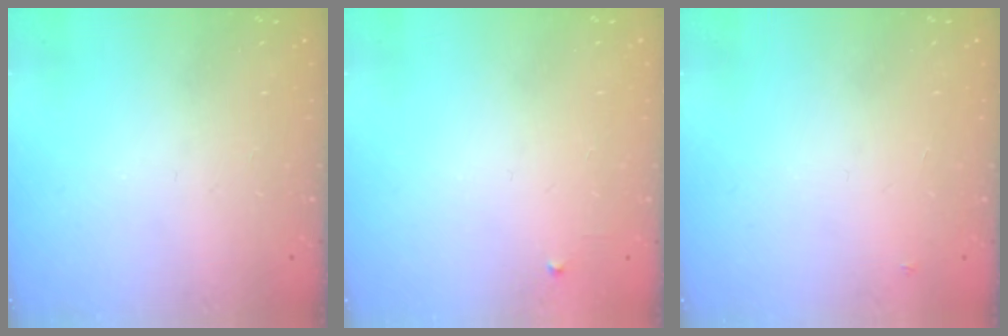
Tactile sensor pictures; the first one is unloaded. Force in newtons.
{"total": 2.4, "press": 2.3, "slide": 0.4}
{"total": 2.6, "press": 2.6, "slide": 0.2}